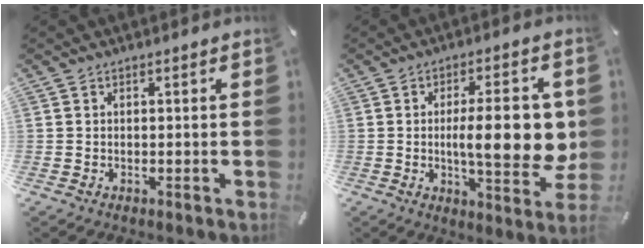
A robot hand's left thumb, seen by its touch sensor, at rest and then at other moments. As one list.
[{"total": 16.0, "force": [0.2, 4.1, 15.5], "torque": [-0.210, -0.014, 0.000]}]